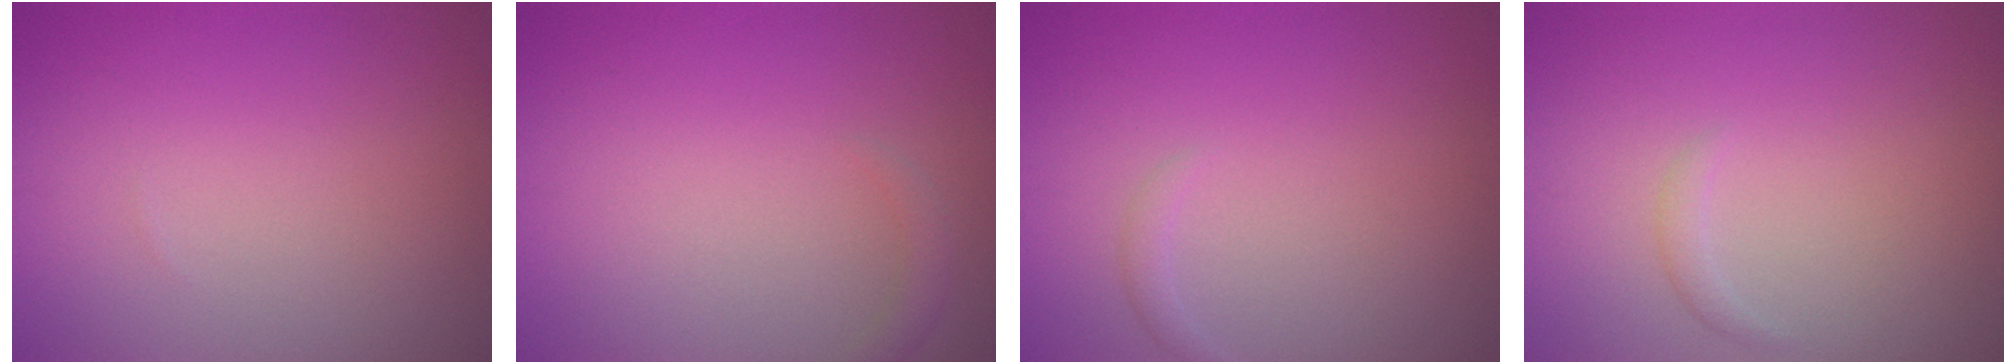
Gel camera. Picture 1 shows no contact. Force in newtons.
{"total": 0.9, "press": 0.9, "slide": 0.1}
{"total": 0.7, "press": 0.7, "slide": 0.0}
{"total": 0.8, "press": 0.8, "slide": 0.1}